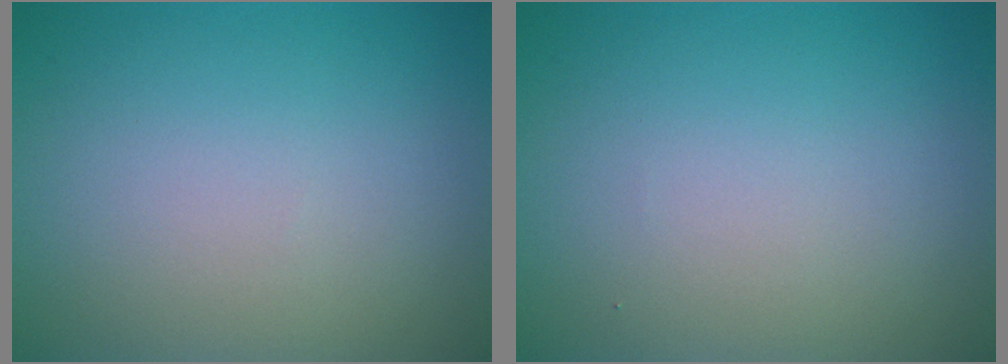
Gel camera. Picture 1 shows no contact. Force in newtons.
{"total": 0.0}